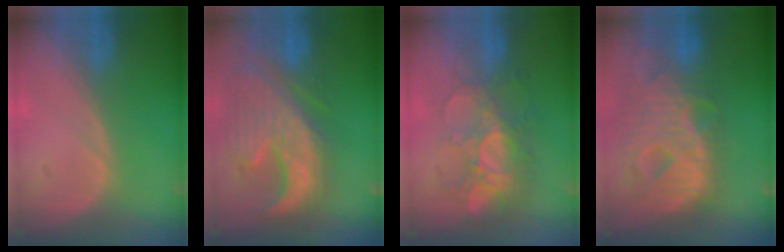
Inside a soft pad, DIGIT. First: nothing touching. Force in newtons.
{"total": 13.2, "press": 11.3, "slide": 6.8}
{"total": 8.3, "press": 7.7, "slide": 3.1}
{"total": 12.9, "press": 10.9, "slide": 6.9}